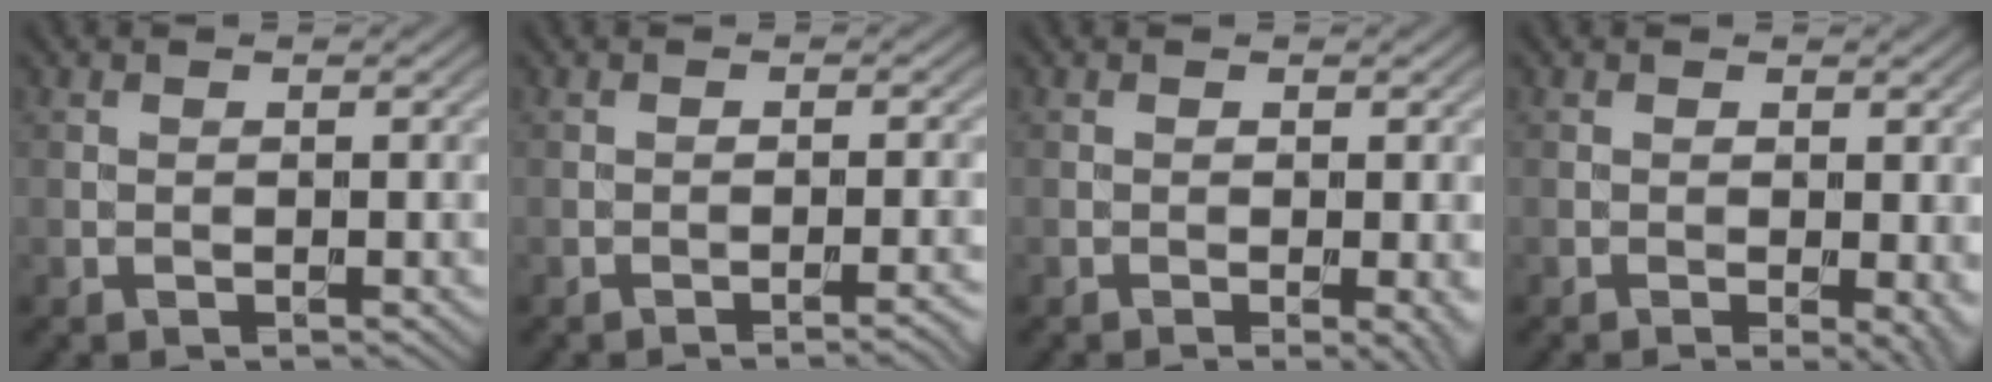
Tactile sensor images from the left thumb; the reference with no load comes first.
{"total": 2.2, "force": [-1.2, 0.4, 1.8], "torque": [-0.018, 0.006, -0.025]}
{"total": 2.0, "force": [-0.5, 0.3, 2.0], "torque": [-0.029, -0.006, -0.008]}
{"total": 2.7, "force": [-0.4, 0.8, 2.5], "torque": [-0.032, -0.008, -0.006]}